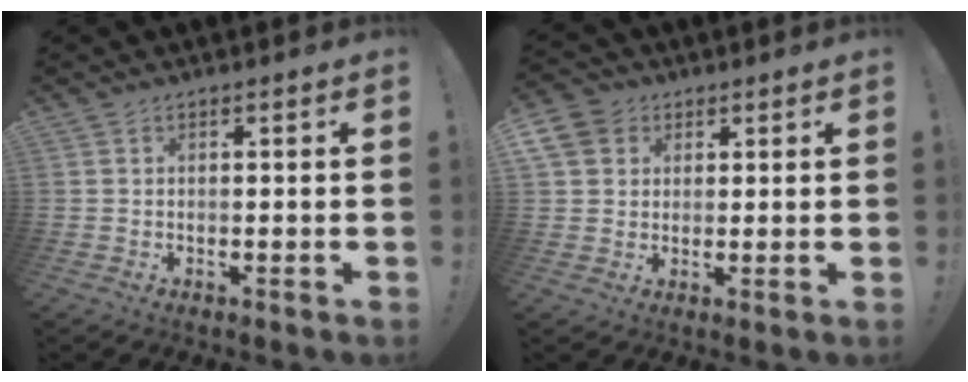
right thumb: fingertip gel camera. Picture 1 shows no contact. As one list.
[{"total": 7.2, "force": [3.2, 6.0, 2.3], "torque": [-0.045, -0.013, 0.064]}]